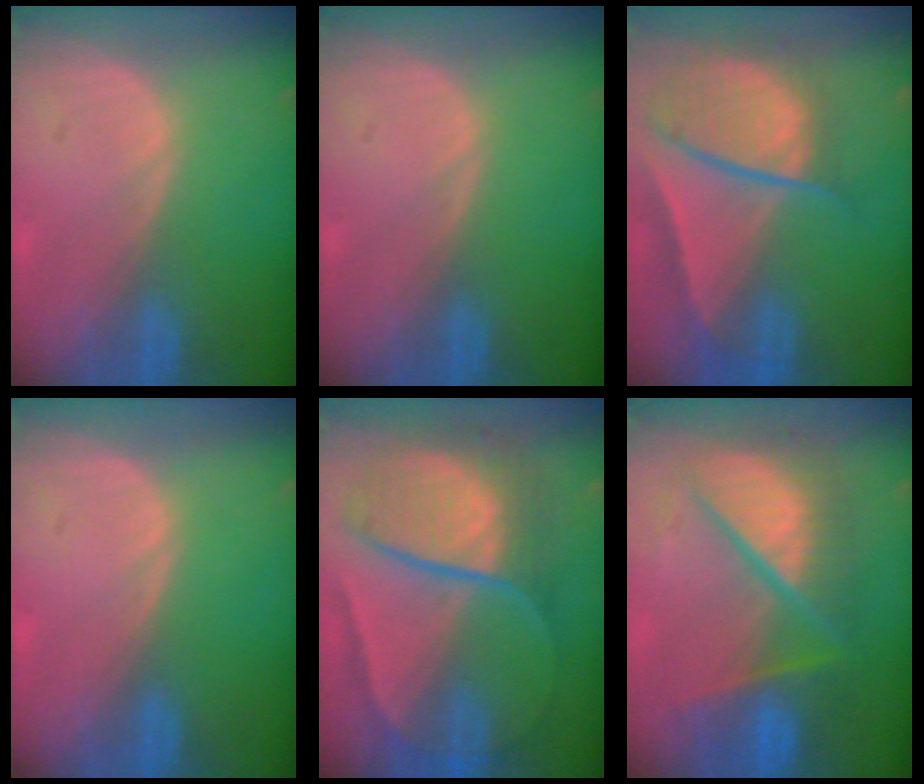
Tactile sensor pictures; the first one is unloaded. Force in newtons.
{"total": 0.0}
{"total": 10.2, "press": 8.4, "slide": 5.7}
{"total": 0.0}
{"total": 10.8, "press": 10.7, "slide": 1.1}
{"total": 11.0, "press": 10.9, "slide": 1.1}